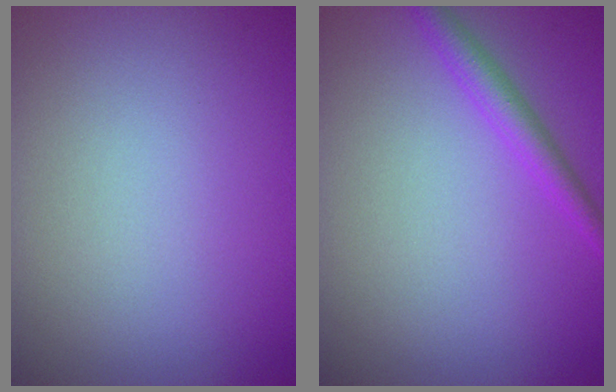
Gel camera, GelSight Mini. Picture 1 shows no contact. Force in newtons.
{"total": 2.2, "press": 2.2, "slide": 0.1}